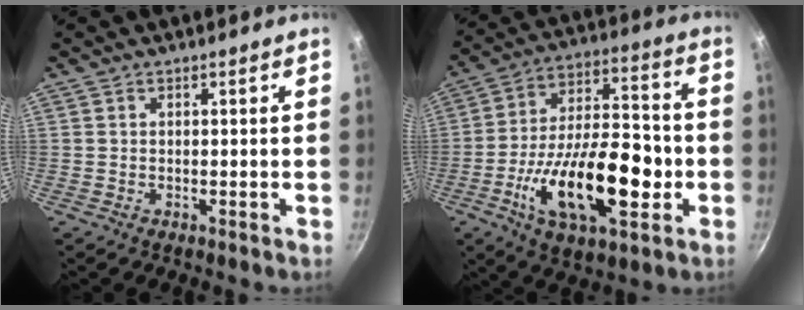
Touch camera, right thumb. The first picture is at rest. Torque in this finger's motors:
{"motor_torque": [-0.05, 1.08, 1.67, -1.10, 0.61]}